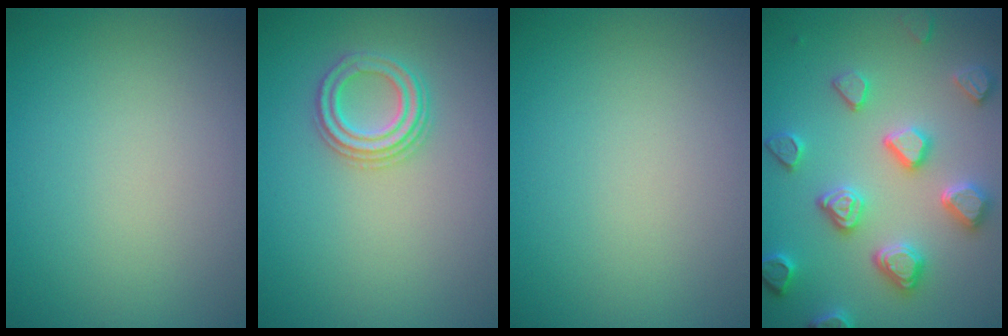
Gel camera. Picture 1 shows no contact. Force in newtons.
{"total": 2.5, "press": 2.4, "slide": 0.4}
{"total": 0.0}
{"total": 4.8, "press": 4.6, "slide": 1.2}